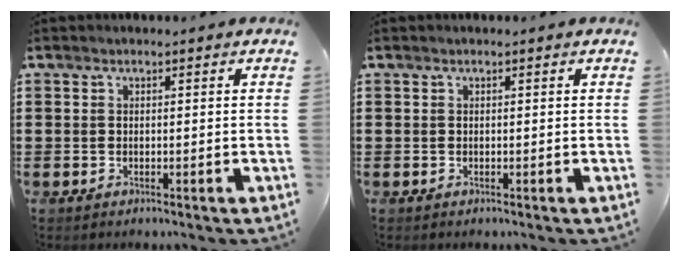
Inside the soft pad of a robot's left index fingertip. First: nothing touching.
{"total": 0.0}